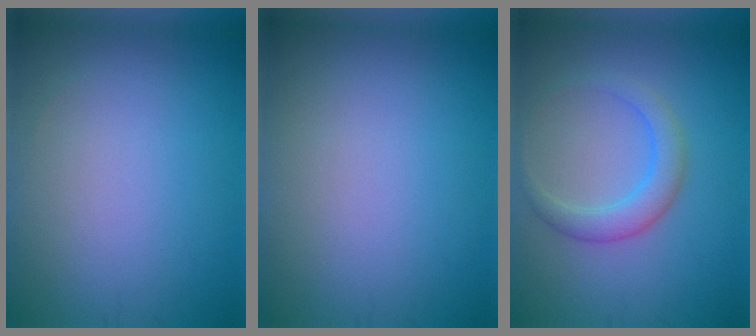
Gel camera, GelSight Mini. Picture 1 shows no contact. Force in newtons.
{"total": 0.0}
{"total": 2.8, "press": 2.8, "slide": 0.2}